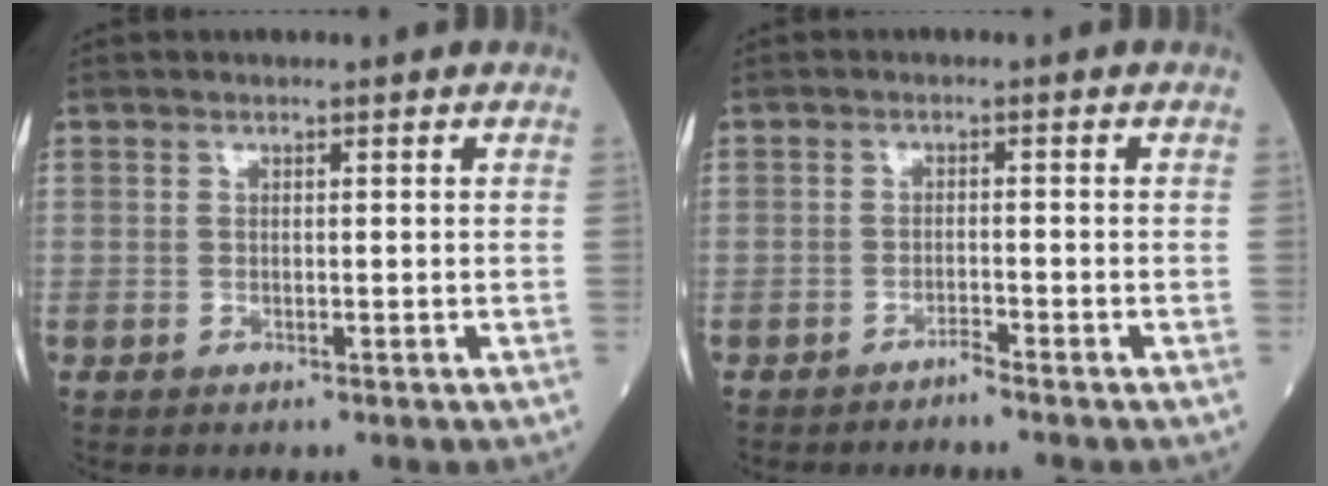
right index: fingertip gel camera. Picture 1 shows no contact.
{"total": 1.3, "force": [-1.3, -0.3, 0.2], "torque": [0.001, 0.000, -0.022]}